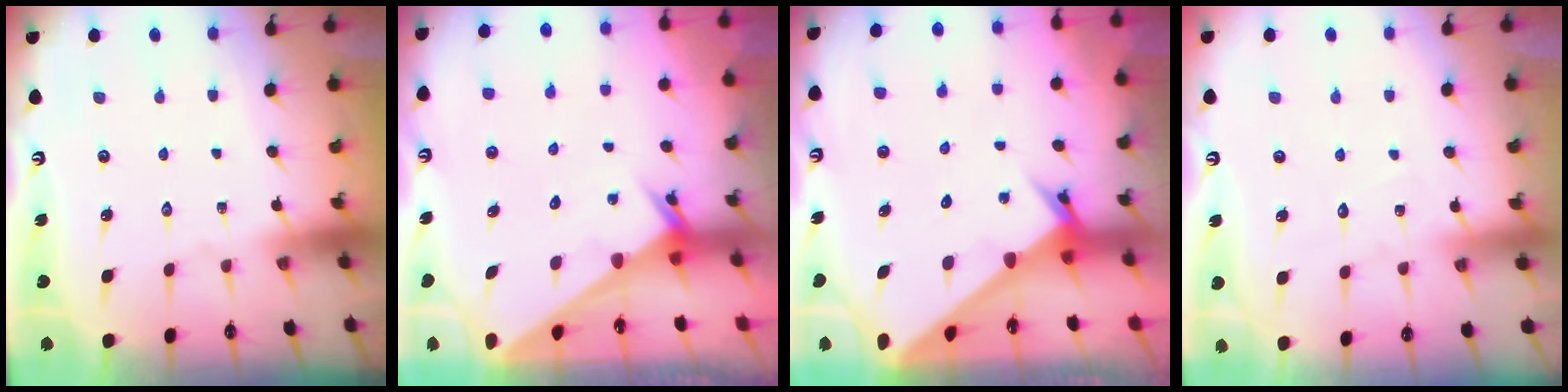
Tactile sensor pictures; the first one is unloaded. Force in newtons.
{"total": 1.9, "press": 1.9, "slide": 0.2}
{"total": 3.3, "press": 3.3, "slide": 0.3}
{"total": 3.2, "press": 3.2, "slide": 0.4}